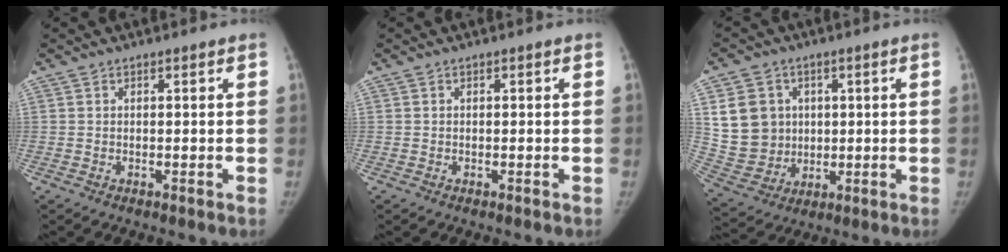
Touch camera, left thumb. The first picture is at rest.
{"total": 0.0}
{"total": 12.3, "force": [2.7, 10.9, 5.0], "torque": [-0.066, -0.007, 0.066]}